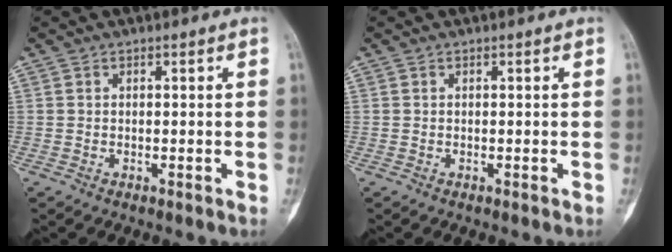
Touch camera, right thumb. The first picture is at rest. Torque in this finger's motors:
{"motor_torque": [0.03, 0.21, 0.00, 0.00, 0.03]}